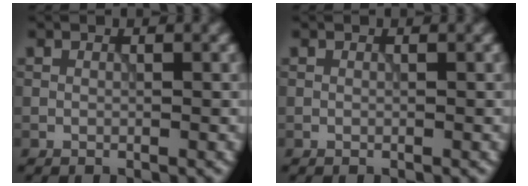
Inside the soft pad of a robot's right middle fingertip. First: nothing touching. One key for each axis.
{"total": 0.0}